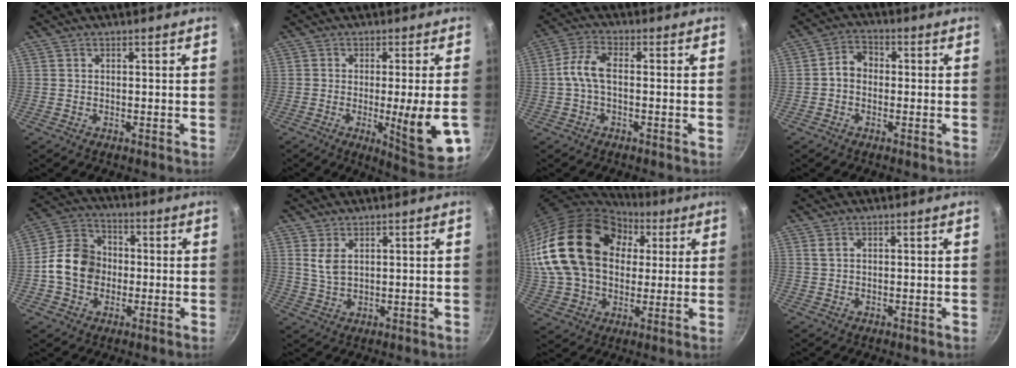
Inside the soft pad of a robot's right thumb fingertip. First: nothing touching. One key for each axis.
{"total": 12.4, "fx": -2.4, "fy": 1.8, "fz": 12.1, "tx": -0.161, "ty": -0.009, "tz": -0.027}
{"total": 6.1, "fx": -0.5, "fy": 2.8, "fz": 5.4, "tx": -0.122, "ty": 0.025, "tz": -0.019}
{"total": 4.6, "fx": -0.4, "fy": 3.7, "fz": 2.7, "tx": -0.028, "ty": 0.016, "tz": -0.020}
{"total": 11.6, "fx": -1.1, "fy": 9.5, "fz": 6.6, "tx": -0.089, "ty": 0.024, "tz": -0.038}
{"total": 4.0, "fx": 1.7, "fy": 2.1, "fz": 2.9, "tx": -0.054, "ty": -0.015, "tz": 0.038}
{"total": 27.7, "fx": 6.5, "fy": 19.6, "fz": 18.4, "tx": -0.345, "ty": 0.027, "tz": 0.117}
{"total": 1.2, "fx": 0.6, "fy": 0.7, "fz": 0.8, "tx": -0.017, "ty": 0.001, "tz": 0.014}